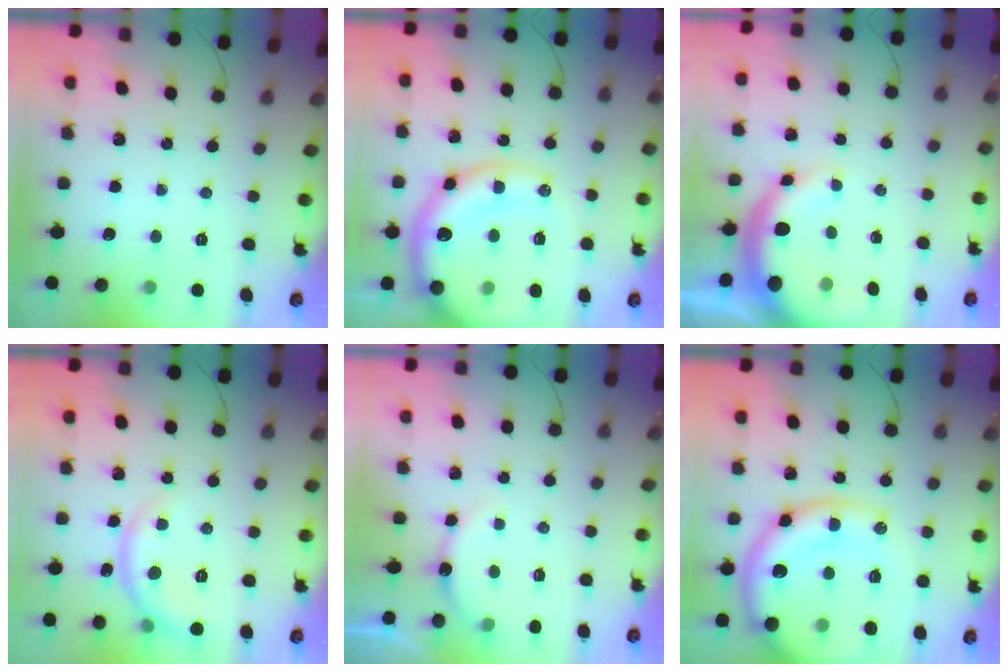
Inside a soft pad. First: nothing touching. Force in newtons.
{"total": 20.7, "press": 20.2, "slide": 4.6}
{"total": 9.8, "press": 9.6, "slide": 2.0}
{"total": 6.5, "press": 6.4, "slide": 0.9}
{"total": 5.0, "press": 4.9, "slide": 0.9}
{"total": 19.2, "press": 18.9, "slide": 3.5}